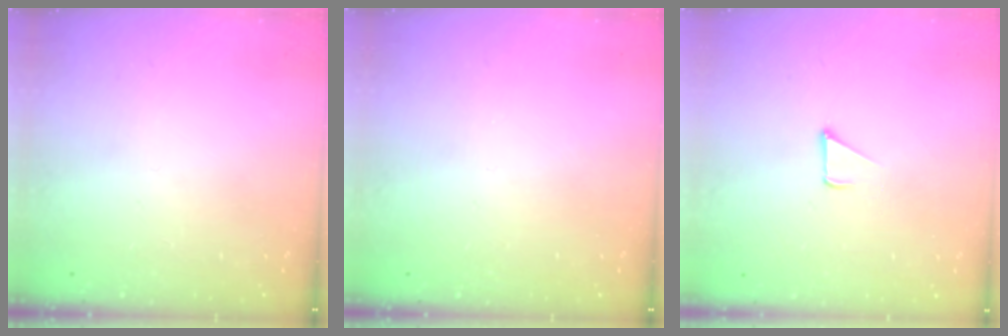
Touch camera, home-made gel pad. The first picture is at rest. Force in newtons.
{"total": 0.0}
{"total": 1.7, "press": 1.7, "slide": 0.1}